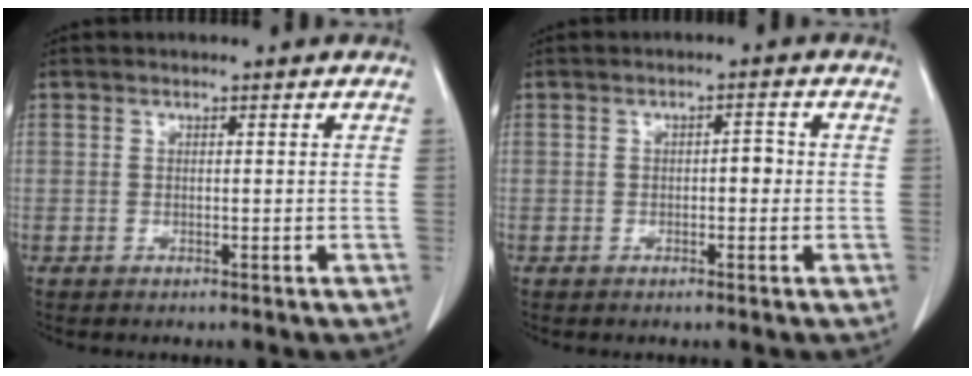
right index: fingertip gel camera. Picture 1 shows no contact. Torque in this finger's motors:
{"motor_torque": [0.28, -0.26, -0.01, 0.03]}